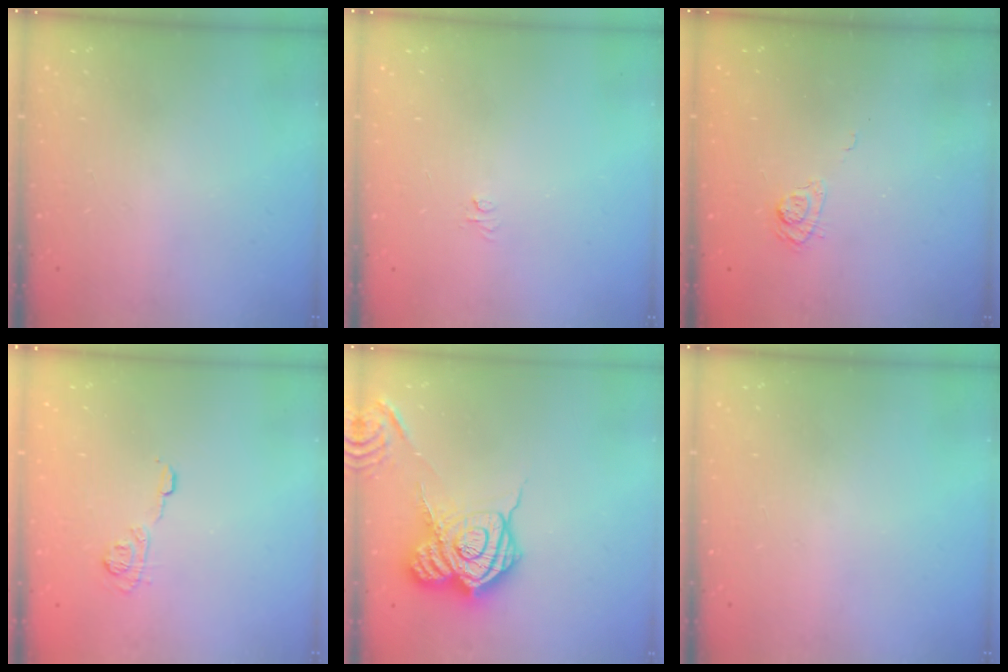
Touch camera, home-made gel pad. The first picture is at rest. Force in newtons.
{"total": 3.1, "press": 3.0, "slide": 0.3}
{"total": 4.9, "press": 4.7, "slide": 1.6}
{"total": 7.8, "press": 7.8, "slide": 0.6}
{"total": 18.9, "press": 18.9, "slide": 1.5}
{"total": 0.0}